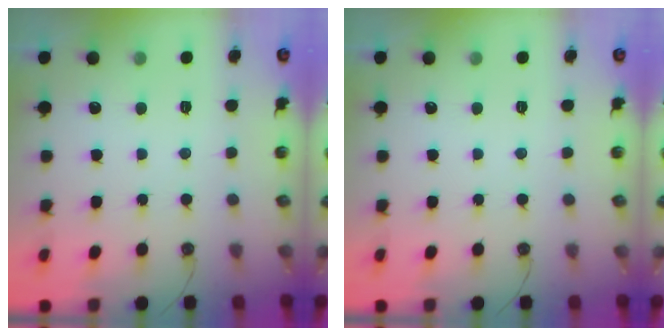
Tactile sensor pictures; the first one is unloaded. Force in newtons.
{"total": 0.0}